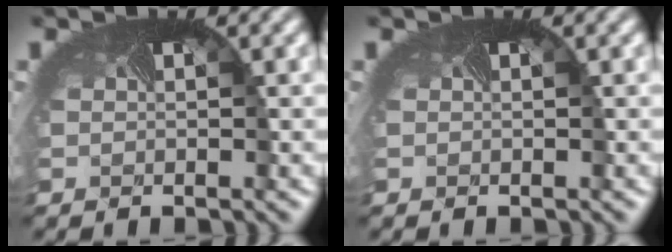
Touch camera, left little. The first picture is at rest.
{"total": 0.0}